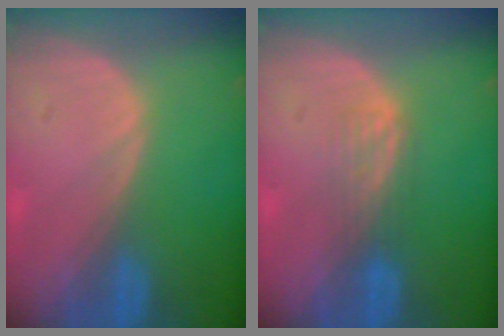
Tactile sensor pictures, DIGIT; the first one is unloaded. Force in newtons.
{"total": 2.6, "press": 2.6, "slide": 0.4}